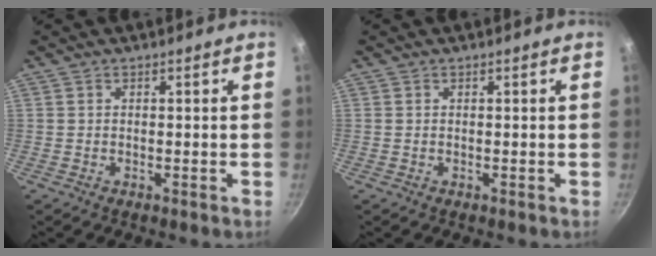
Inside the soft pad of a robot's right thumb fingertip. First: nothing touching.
{"total": 0.0}